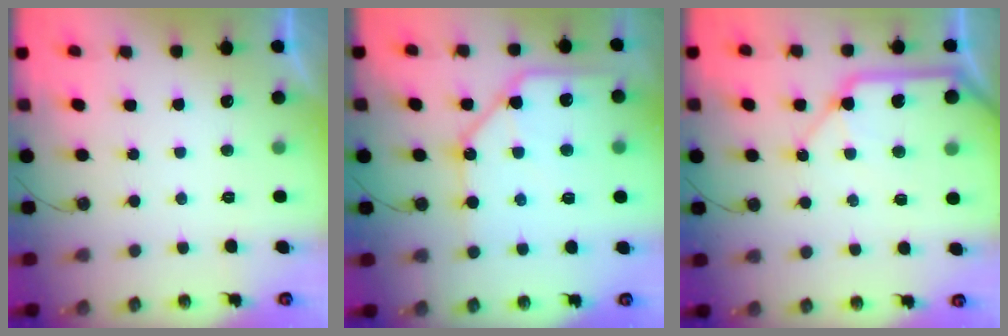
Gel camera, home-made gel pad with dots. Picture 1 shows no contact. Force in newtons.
{"total": 13.3, "press": 13.2, "slide": 1.4}
{"total": 13.4, "press": 13.3, "slide": 1.9}